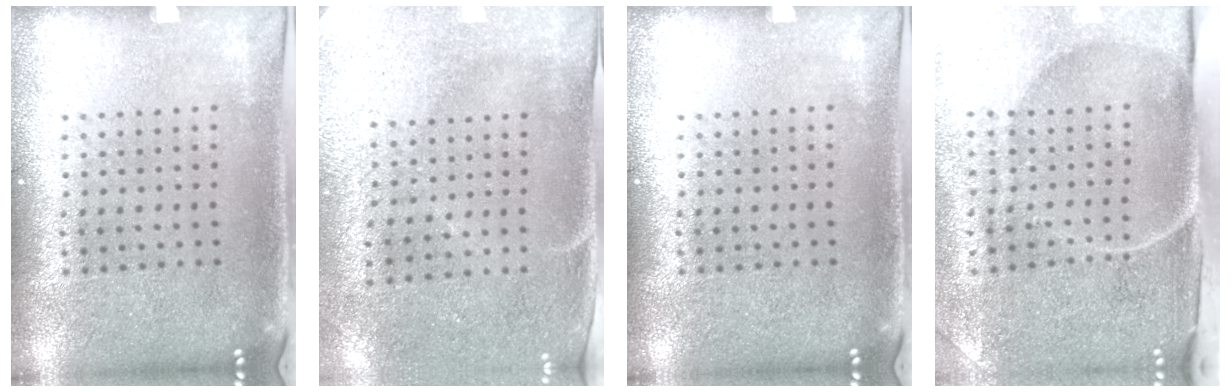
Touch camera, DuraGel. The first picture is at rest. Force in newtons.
{"total": 2.9, "press": 2.4, "slide": 1.6}
{"total": 0.0}
{"total": 4.9, "press": 4.0, "slide": 2.8}